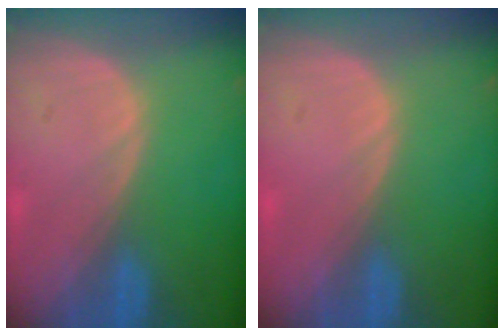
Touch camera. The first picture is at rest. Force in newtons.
{"total": 0.5, "press": 0.0, "slide": 0.5}